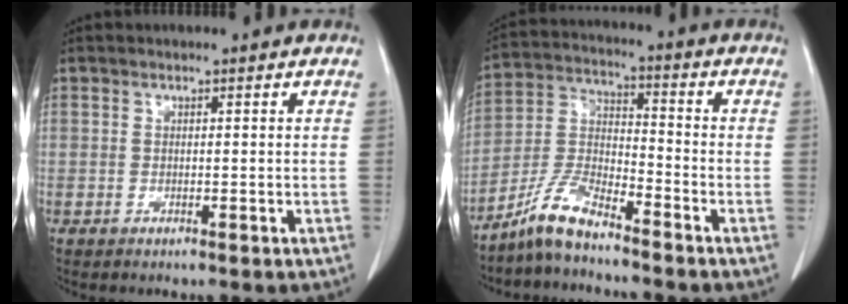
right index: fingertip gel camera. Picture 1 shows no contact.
{"total": 7.4, "force": [-6.3, 1.3, 3.7], "torque": [-0.087, 0.000, -0.129]}